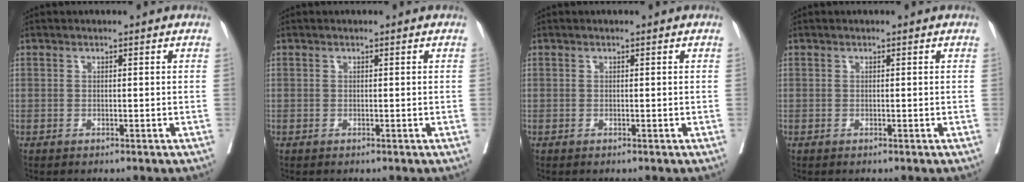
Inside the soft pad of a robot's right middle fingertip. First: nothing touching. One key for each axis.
{"total": 0.0}
{"total": 0.0}
{"total": 0.0}